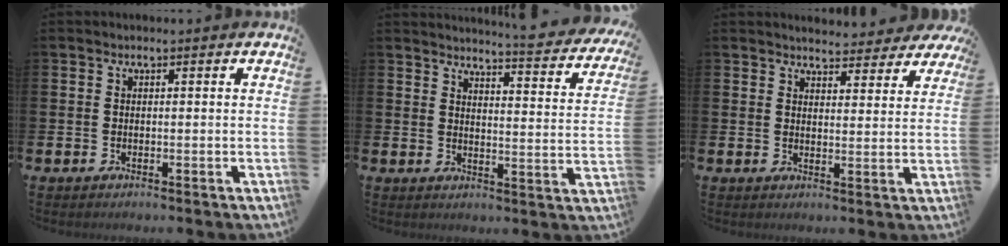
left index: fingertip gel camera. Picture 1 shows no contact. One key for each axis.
{"total": 4.5, "fx": 4.4, "fy": -0.2, "fz": 0.8, "tx": -0.025, "ty": -0.042, "tz": 0.071}
{"total": 4.3, "fx": 4.2, "fy": 1.0, "fz": 0.3, "tx": -0.009, "ty": -0.027, "tz": 0.073}